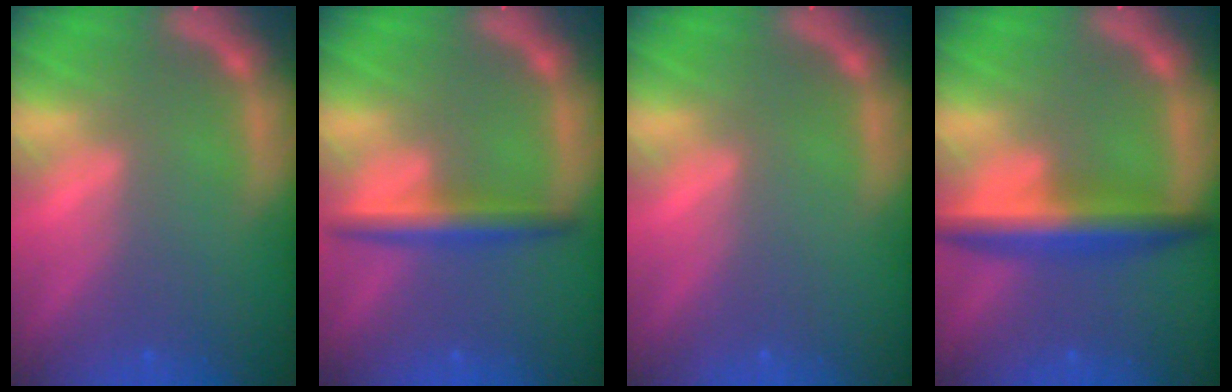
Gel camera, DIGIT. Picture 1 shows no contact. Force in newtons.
{"total": 3.5}
{"total": 0.0}
{"total": 5.5}